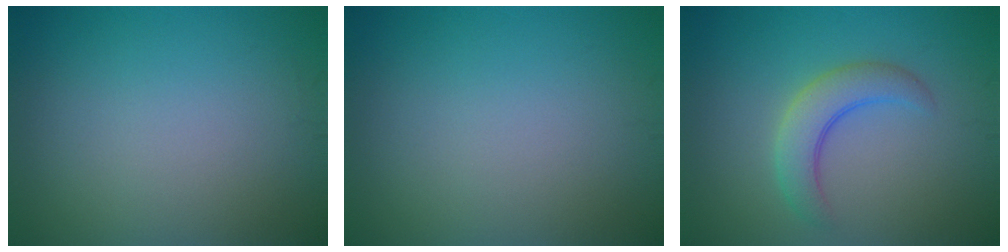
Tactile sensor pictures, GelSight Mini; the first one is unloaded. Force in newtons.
{"total": 0.0}
{"total": 3.8, "press": 3.7, "slide": 0.3}